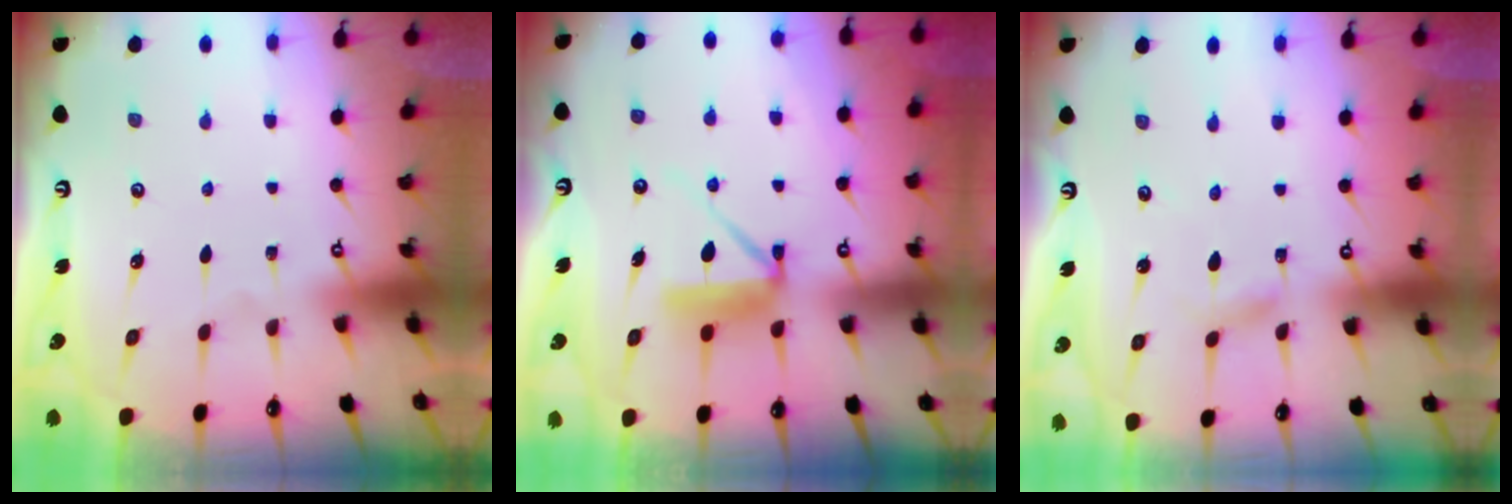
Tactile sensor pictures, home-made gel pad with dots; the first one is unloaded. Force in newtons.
{"total": 9.0, "press": 9.0, "slide": 0.6}
{"total": 2.5, "press": 2.5, "slide": 0.3}